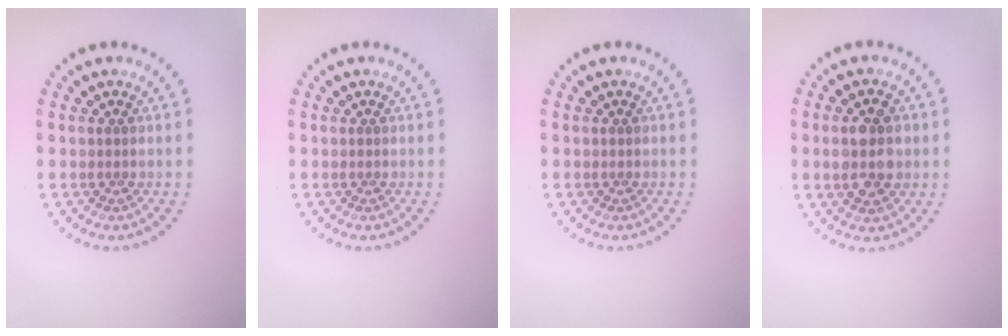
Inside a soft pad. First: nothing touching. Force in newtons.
{"total": 0.0}
{"total": 0.0}
{"total": 3.8, "press": 3.8, "slide": 0.1}